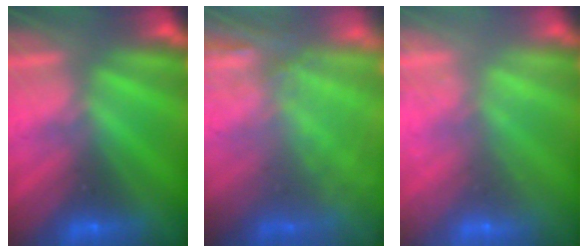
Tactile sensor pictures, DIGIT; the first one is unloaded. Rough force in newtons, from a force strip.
{"total": 7.0}
{"total": 8.9}